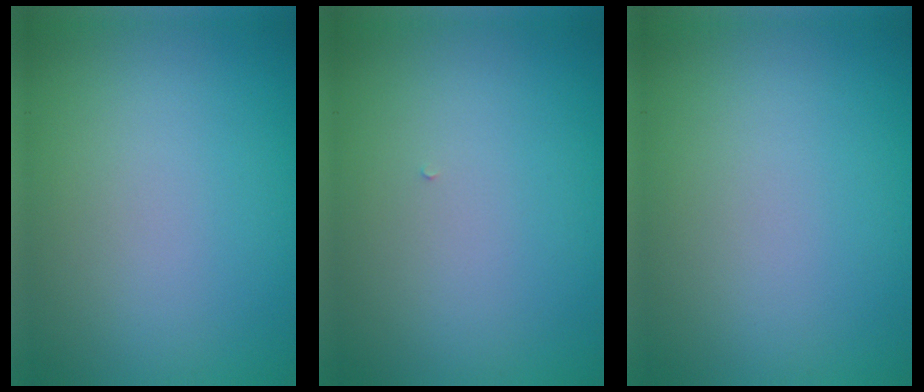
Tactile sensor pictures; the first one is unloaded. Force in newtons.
{"total": 0.0}
{"total": 0.0}